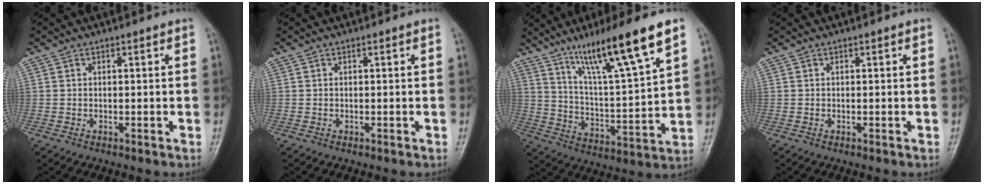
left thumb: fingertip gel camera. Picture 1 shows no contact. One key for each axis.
{"total": 0.0}
{"total": 17.8, "fx": 11.2, "fy": 1.6, "fz": 13.7, "tx": -0.225, "ty": -0.049, "tz": 0.196}
{"total": 0.0}